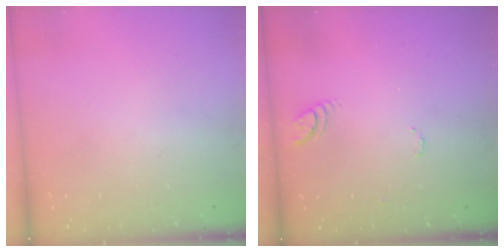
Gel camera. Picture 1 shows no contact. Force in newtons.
{"total": 4.4, "press": 4.4, "slide": 0.5}